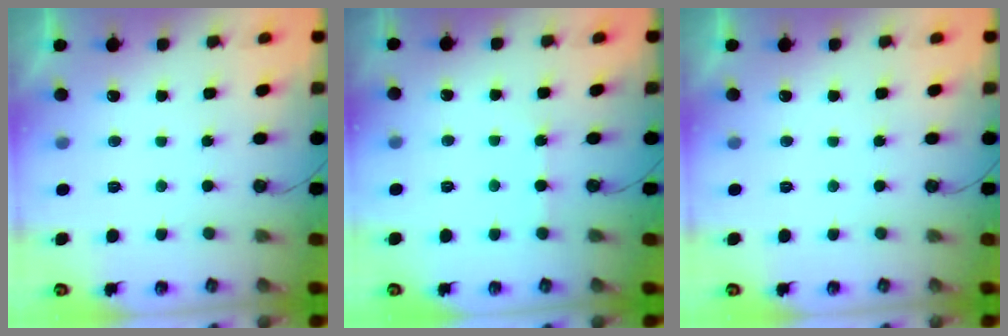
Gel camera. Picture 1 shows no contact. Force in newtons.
{"total": 2.5, "press": 2.5, "slide": 0.4}
{"total": 0.0}